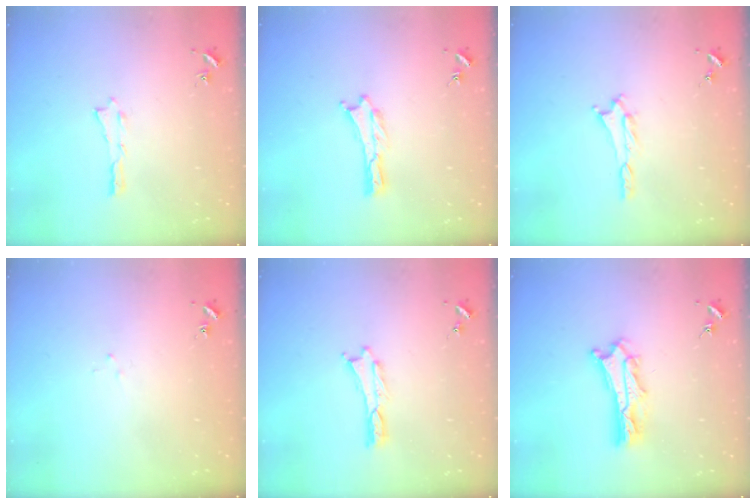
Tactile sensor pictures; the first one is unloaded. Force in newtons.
{"total": 0.0}
{"total": 1.2, "press": 1.2, "slide": 0.2}
{"total": 1.8, "press": 1.8, "slide": 0.1}
{"total": 0.0}
{"total": 4.4, "press": 4.4, "slide": 0.3}